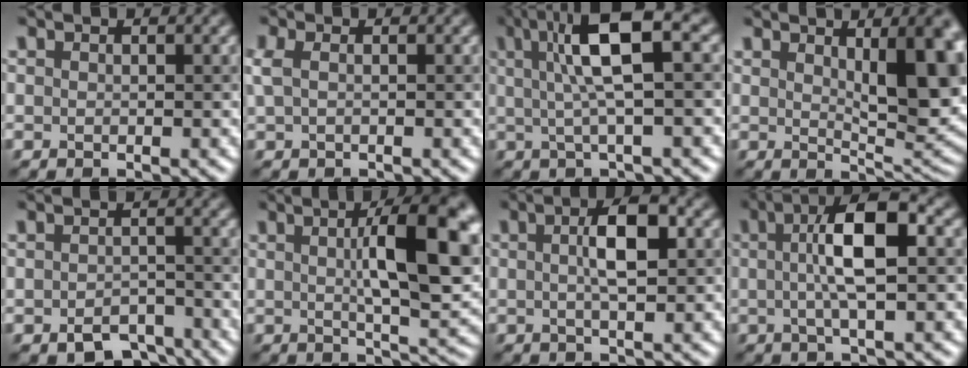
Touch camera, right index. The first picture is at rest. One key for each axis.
{"total": 1.4, "fx": 0.4, "fy": 0.6, "fz": 1.1, "tx": -0.028, "ty": 0.008, "tz": 0.003}
{"total": 7.3, "fx": 1.9, "fy": 1.7, "fz": 6.9, "tx": -0.108, "ty": 0.019, "tz": 0.026}
{"total": 9.2, "fx": 2.4, "fy": 3.1, "fz": 8.4, "tx": -0.110, "ty": -0.005, "tz": 0.043}
{"total": 3.6, "fx": -2.5, "fy": 1.9, "fz": 1.7, "tx": -0.027, "ty": -0.002, "tz": -0.042}
{"total": 11.3, "fx": 2.1, "fy": 3.1, "fz": 10.7, "tx": -0.141, "ty": 0.007, "tz": 0.034}
{"total": 4.2, "fx": 0.7, "fy": 1.0, "fz": 4.0, "tx": -0.069, "ty": 0.013, "tz": 0.006}
{"total": 6.5, "fx": 0.8, "fy": 1.5, "fz": 6.3, "tx": -0.103, "ty": 0.018, "tz": 0.005}